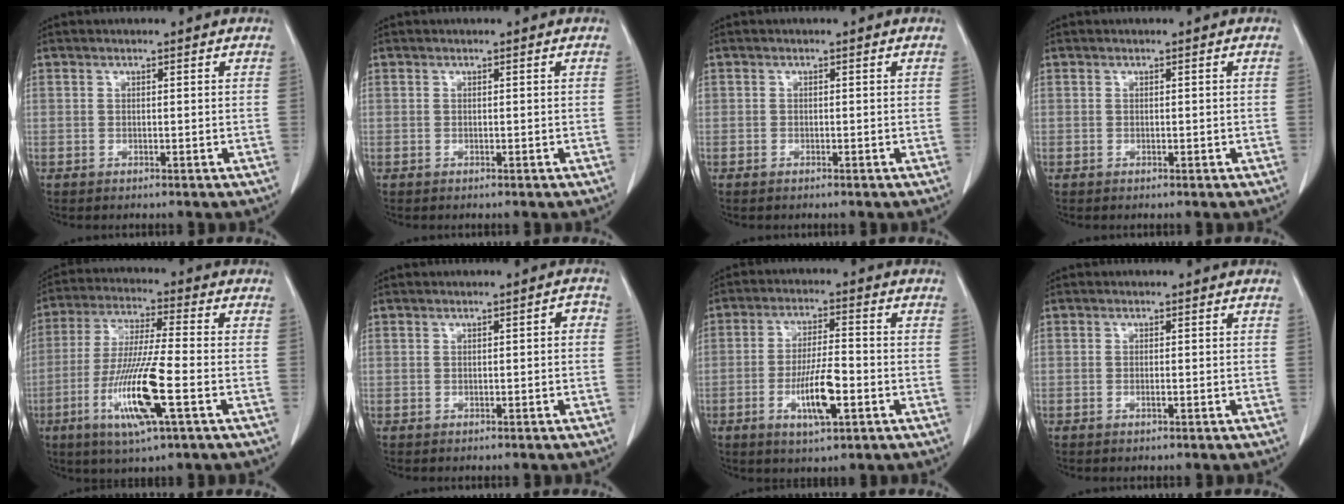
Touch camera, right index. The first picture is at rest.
{"total": 0.0}
{"total": 0.6, "force": [-0.4, 0.4, 0.3], "torque": [-0.002, 0.000, -0.009]}
{"total": 0.7, "force": [-0.2, 0.3, 0.6], "torque": [-0.010, -0.001, -0.003]}
{"total": 13.5, "force": [-4.7, 0.5, 12.7], "torque": [-0.256, -0.021, -0.090]}
{"total": 1.9, "force": [-0.3, 0.7, 1.7], "torque": [-0.016, 0.014, -0.006]}
{"total": 8.5, "force": [-3.0, 1.6, 7.8], "torque": [-0.146, -0.003, -0.051]}
{"total": 0.9, "force": [-0.4, 0.2, 0.8], "torque": [-0.016, 0.000, -0.008]}